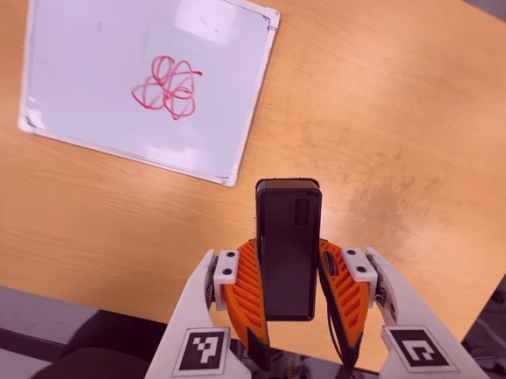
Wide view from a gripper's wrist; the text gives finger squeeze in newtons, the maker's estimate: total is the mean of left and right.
{"total": 4.7, "left": 3.3, "right": 6.1}